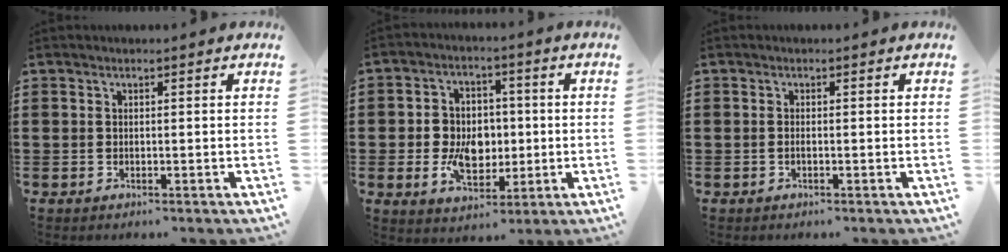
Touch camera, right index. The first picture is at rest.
{"total": 7.8, "force": [-1.0, 5.9, 5.0], "torque": [-0.099, 0.014, -0.017]}
{"total": 0.6, "force": [-0.3, -0.1, 0.5], "torque": [-0.011, -0.007, -0.003]}